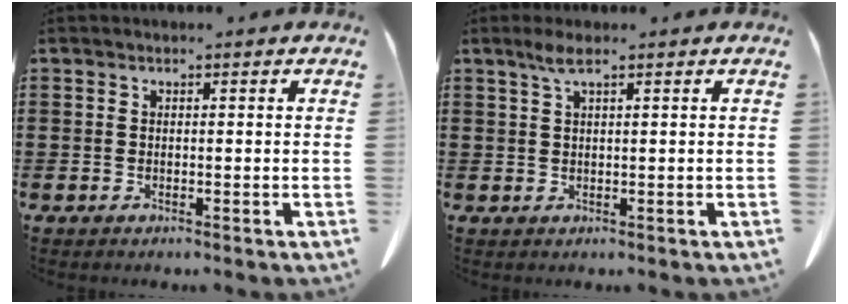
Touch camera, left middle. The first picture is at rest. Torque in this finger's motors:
{"motor_torque": [0.51, 0.22, 0.07, 0.03]}